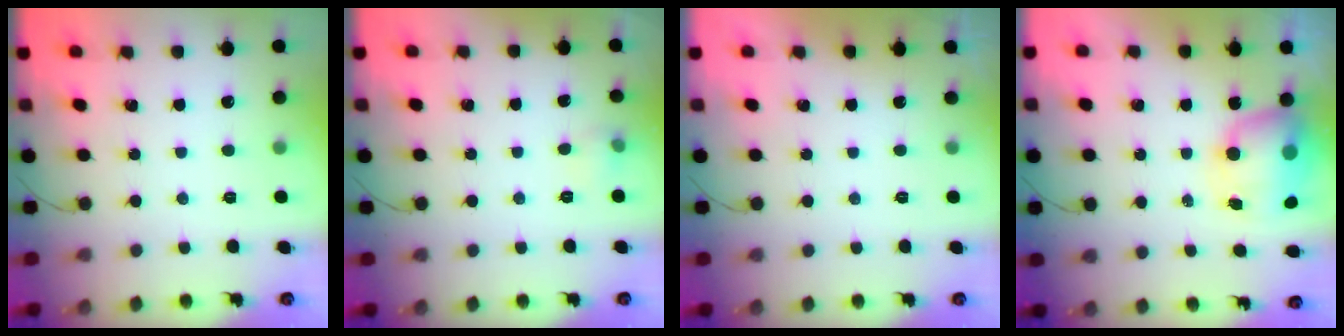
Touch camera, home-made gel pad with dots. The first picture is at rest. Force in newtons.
{"total": 5.6, "press": 4.2, "slide": 3.6}
{"total": 0.0}
{"total": 10.6, "press": 10.3, "slide": 2.7}